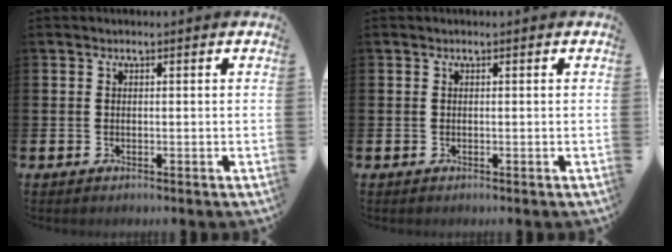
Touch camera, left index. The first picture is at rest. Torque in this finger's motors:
{"motor_torque": [0.00, 0.00, 0.10, -0.01]}